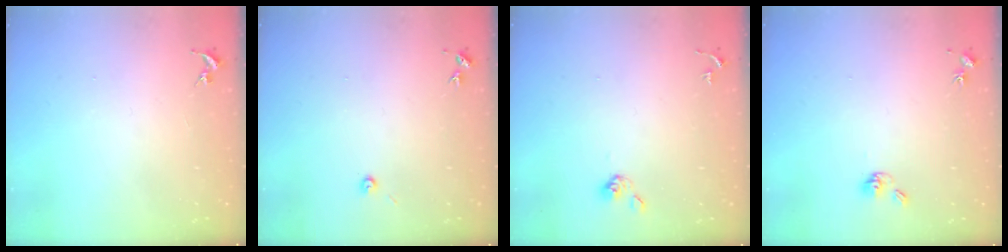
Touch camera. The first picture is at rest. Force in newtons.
{"total": 3.0, "press": 3.0, "slide": 0.3}
{"total": 4.0, "press": 3.9, "slide": 0.8}
{"total": 6.0, "press": 5.6, "slide": 2.1}